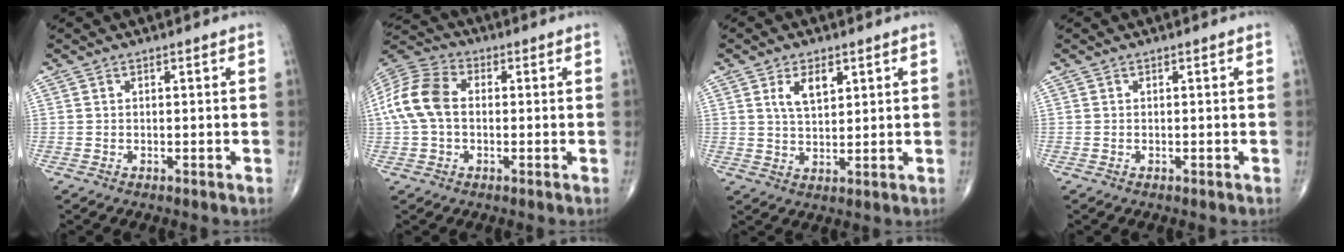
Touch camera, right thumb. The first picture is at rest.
{"total": 11.6, "force": [0.3, 7.9, 8.5], "torque": [-0.183, 0.030, -0.004]}
{"total": 5.5, "force": [2.5, 2.8, 4.0], "torque": [-0.062, -0.013, 0.047]}
{"total": 0.0}